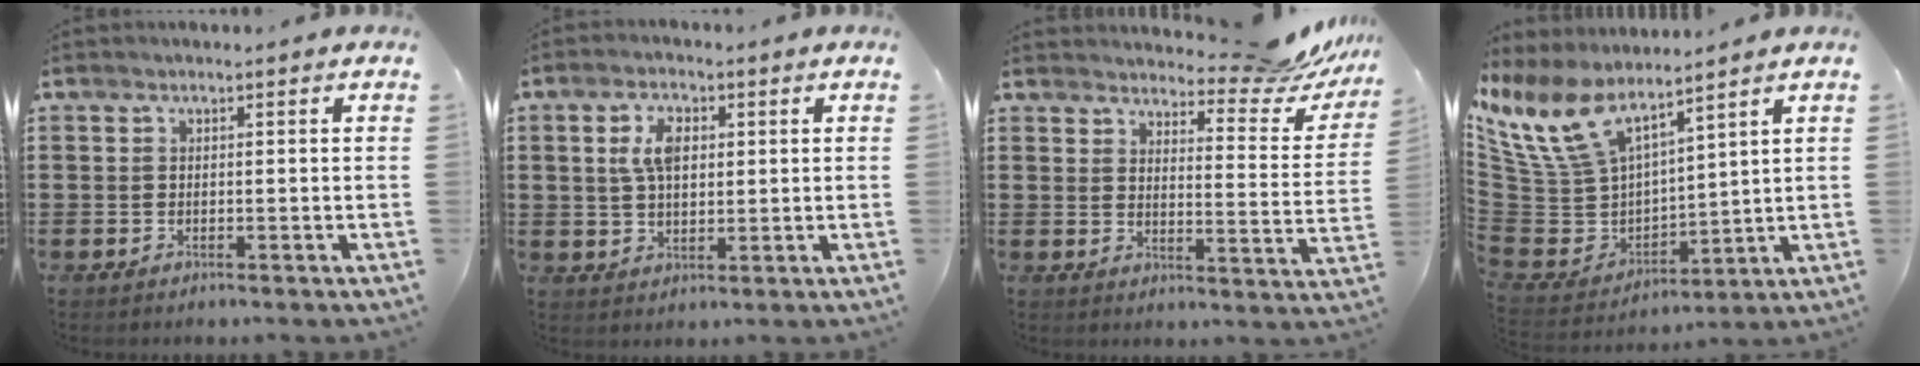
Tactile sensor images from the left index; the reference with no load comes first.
{"total": 5.2, "force": [1.5, 2.9, 4.1], "torque": [-0.082, 0.010, 0.024]}
{"total": 7.8, "force": [7.3, 0.9, 2.8], "torque": [-0.043, -0.053, 0.125]}
{"total": 11.0, "force": [7.8, 5.1, 5.8], "torque": [-0.169, -0.049, 0.145]}